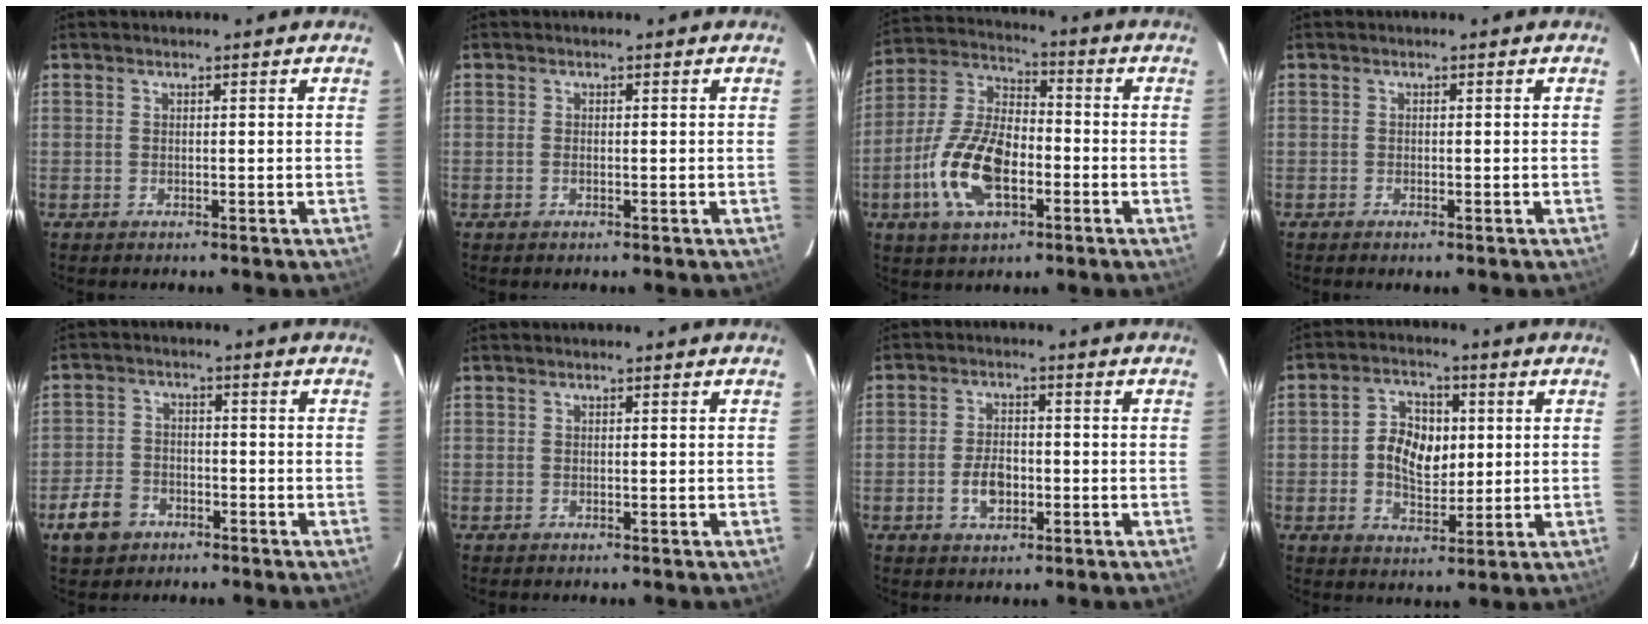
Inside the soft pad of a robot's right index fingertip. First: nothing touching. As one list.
[{"total": 0.6, "force": [-0.2, 0.3, 0.5], "torque": [-0.011, 0.000, -0.004]}, {"total": 15.4, "force": [-5.2, 7.5, 12.4], "torque": [-0.265, 0.004, -0.096]}, {"total": 0.7, "force": [-0.5, 0.2, 0.5], "torque": [-0.010, -0.002, -0.010]}, {"total": 7.0, "force": [-4.0, 5.1, 2.6], "torque": [-0.075, 0.014, -0.066]}, {"total": 0.0}, {"total": 5.4, "force": [-1.7, 3.3, 3.9], "torque": [-0.080, 0.005, -0.026]}, {"total": 8.6, "force": [0.6, 6.1, 6.1], "torque": [-0.116, 0.016, 0.012]}]